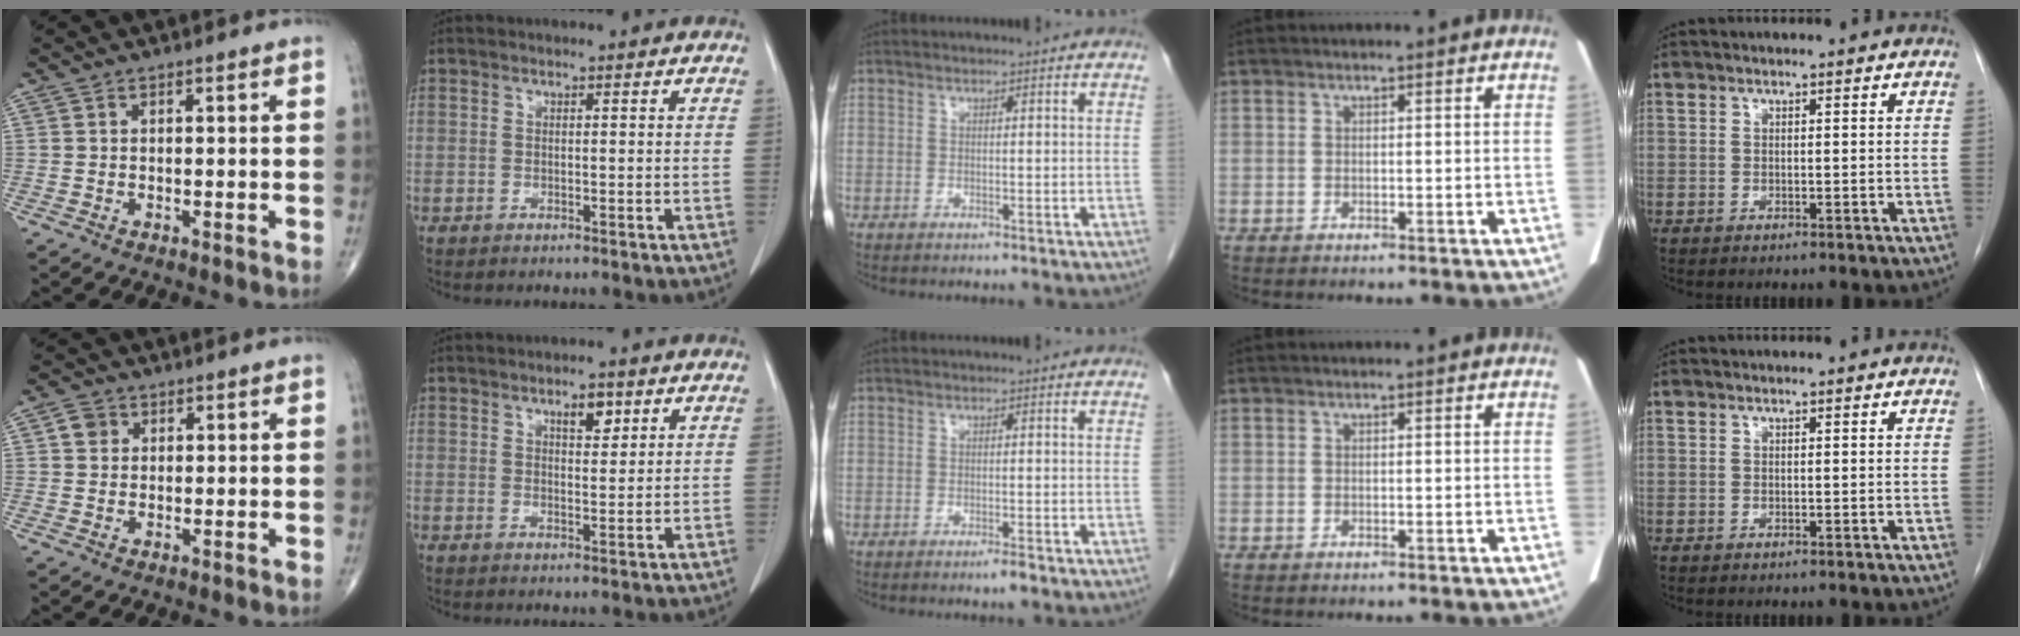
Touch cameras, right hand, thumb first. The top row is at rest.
{"thumb": {"total": 2.8, "force": [0.8, 2.4, 1.1], "torque": [-0.007, 0.001, 0.013]}, "index": {"total": 3.9, "force": [2.0, 1.7, 2.9], "torque": [-0.050, 0.000, 0.035]}, "middle": {"total": 1.2, "force": [-0.8, 0.0, 0.8], "torque": [-0.017, -0.003, -0.013]}}